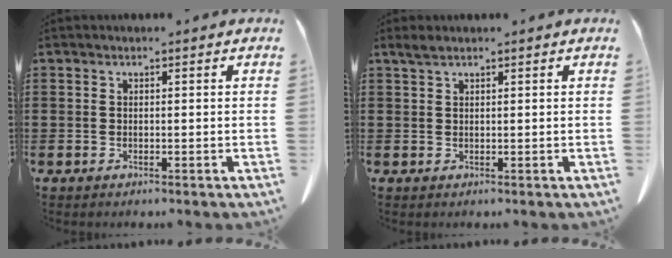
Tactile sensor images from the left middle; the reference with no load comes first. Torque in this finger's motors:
{"motor_torque": [0.12, -0.08, 0.00, 0.00]}